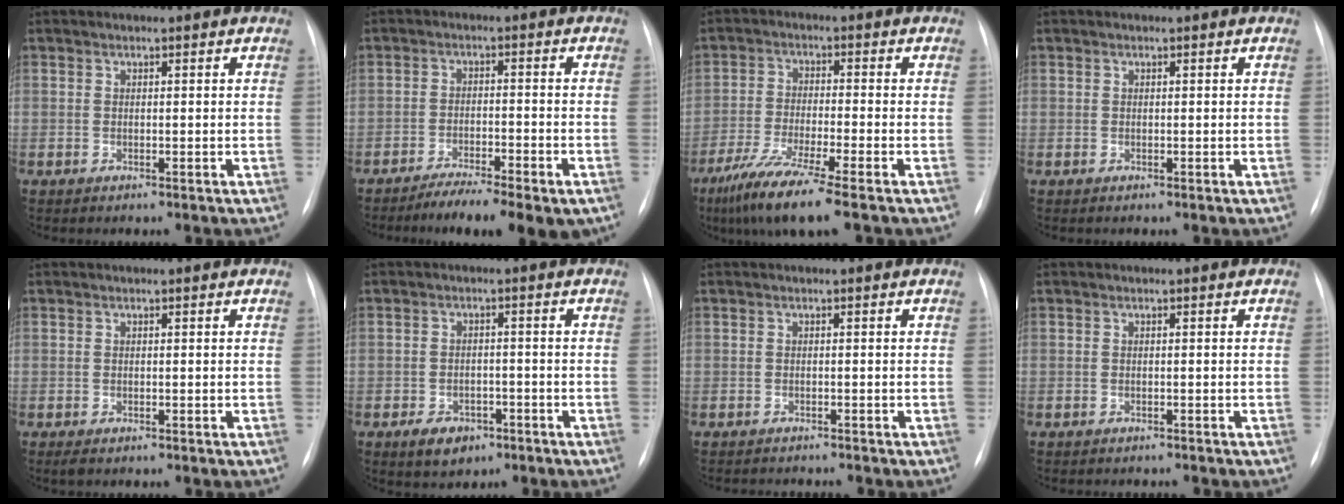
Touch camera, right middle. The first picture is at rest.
{"total": 10.8, "force": [-8.0, 2.1, 7.0], "torque": [-0.097, -0.011, -0.120]}
{"total": 9.7, "force": [-6.6, -0.5, 7.1], "torque": [-0.136, -0.036, -0.119]}
{"total": 0.0}
{"total": 0.8, "force": [-0.5, 0.3, 0.5], "torque": [-0.009, -0.001, -0.005]}
{"total": 4.7, "force": [-2.7, 3.0, 2.3], "torque": [-0.037, 0.000, -0.031]}
{"total": 2.8, "force": [-2.7, 0.2, 0.4], "torque": [0.001, -0.010, -0.034]}
{"total": 2.1, "force": [-2.0, 0.5, 0.5], "torque": [-0.007, -0.006, -0.020]}